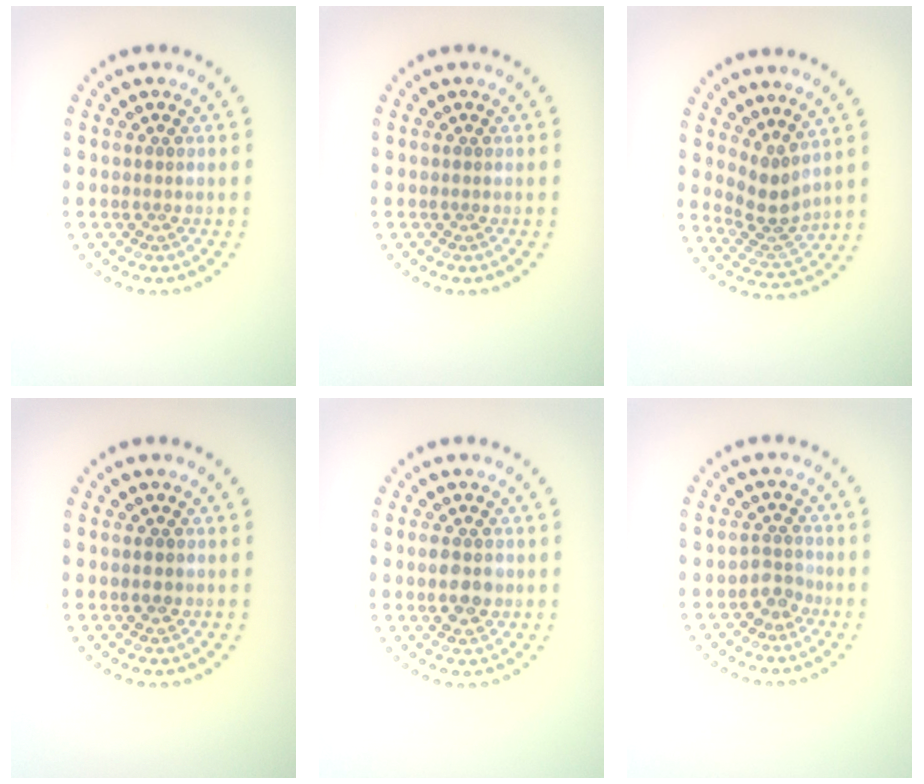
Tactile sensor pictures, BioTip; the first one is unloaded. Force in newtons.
{"total": 0.0}
{"total": 2.8, "press": 2.2, "slide": 1.8}
{"total": 1.2, "press": 1.2, "slide": 0.2}
{"total": 2.7, "press": 2.7, "slide": 0.1}
{"total": 1.8, "press": 1.2, "slide": 1.3}